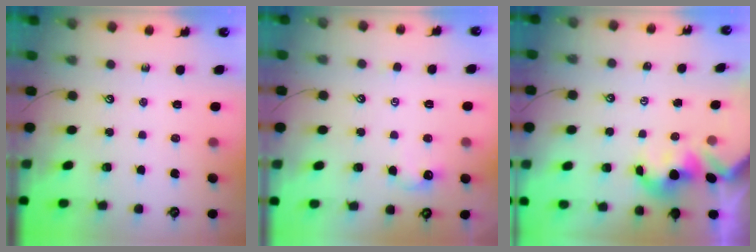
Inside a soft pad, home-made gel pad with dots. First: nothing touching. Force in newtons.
{"total": 0.8, "press": 0.6, "slide": 0.5}
{"total": 2.1, "press": 2.1, "slide": 0.2}